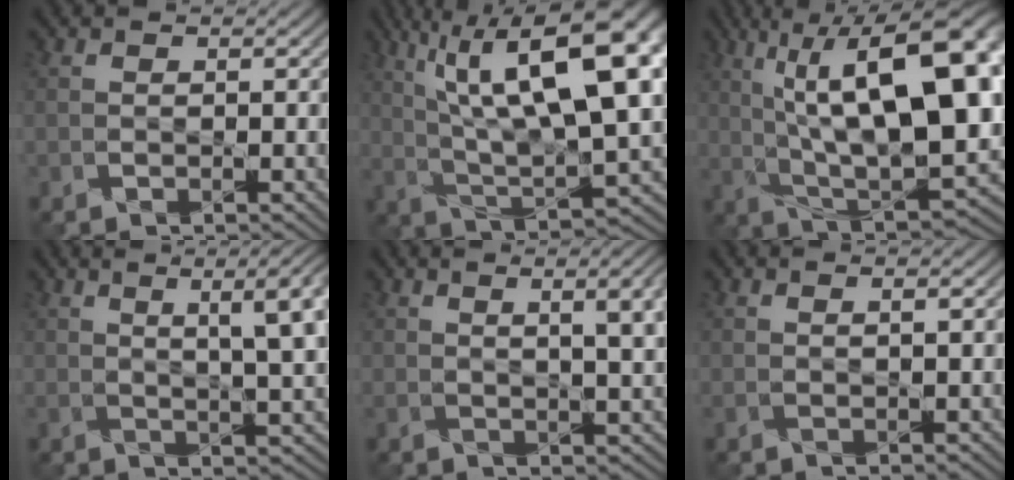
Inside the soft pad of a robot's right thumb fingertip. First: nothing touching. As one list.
[{"total": 18.4, "force": [7.2, 5.6, 16.0], "torque": [-0.258, 0.027, 0.131]}, {"total": 19.9, "force": [5.1, 7.7, 17.6], "torque": [-0.252, 0.029, 0.084]}, {"total": 9.9, "force": [3.2, 2.8, 8.9], "torque": [-0.096, 0.036, 0.046]}, {"total": 7.3, "force": [2.4, 2.3, 6.5], "torque": [-0.048, 0.027, 0.027]}, {"total": 1.2, "force": [0.8, 0.1, 0.9], "torque": [-0.009, 0.011, 0.011]}]